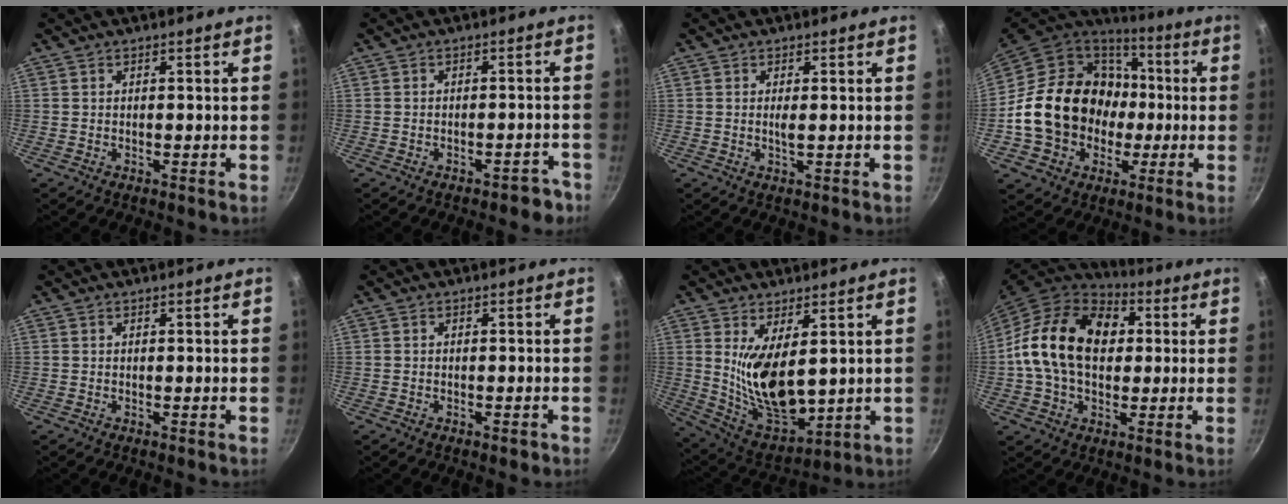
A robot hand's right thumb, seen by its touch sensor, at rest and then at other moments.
{"total": 3.8, "force": [-2.8, 1.9, 1.7], "torque": [0.002, 0.047, -0.013]}
{"total": 1.2, "force": [0.1, 0.1, 1.2], "torque": [-0.023, -0.003, 0.001]}
{"total": 23.8, "force": [-1.5, 19.7, 13.2], "torque": [-0.211, 0.047, -0.011]}
{"total": 0.0}
{"total": 1.2, "force": [-0.7, 0.7, 0.7], "torque": [-0.011, 0.005, -0.008]}
{"total": 13.9, "force": [3.1, 6.7, 11.8], "torque": [-0.192, -0.049, 0.081]}
{"total": 20.2, "force": [2.6, 14.4, 14.0], "torque": [-0.218, 0.026, 0.030]}